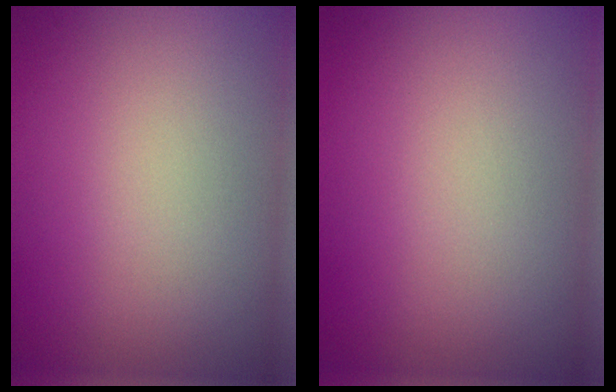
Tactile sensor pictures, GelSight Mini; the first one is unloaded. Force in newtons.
{"total": 0.0}